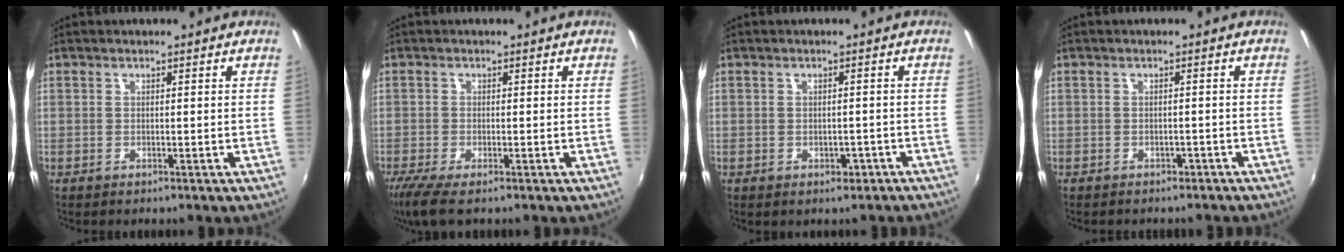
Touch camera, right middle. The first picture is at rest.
{"total": 3.5, "force": [-2.0, 0.4, 2.8], "torque": [-0.062, -0.011, -0.039]}
{"total": 2.5, "force": [-1.5, 1.8, 0.9], "torque": [-0.017, 0.001, -0.010]}
{"total": 3.3, "force": [-2.7, 1.6, 0.8], "torque": [-0.014, -0.005, -0.031]}